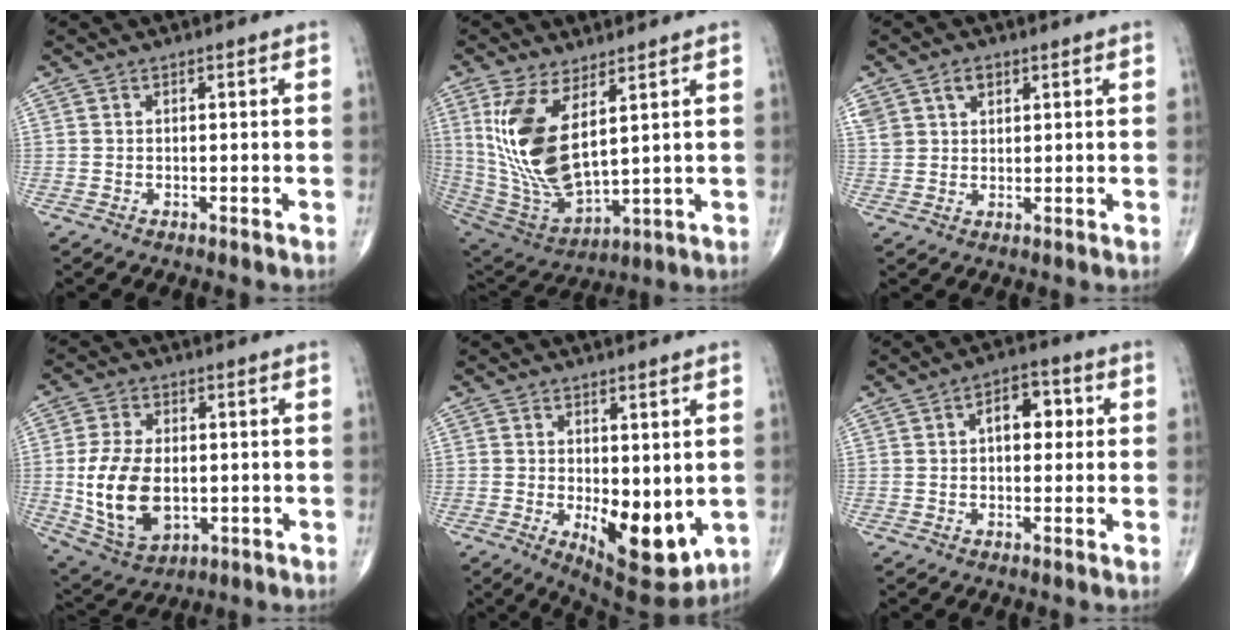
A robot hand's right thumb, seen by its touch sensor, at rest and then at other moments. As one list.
[{"total": 15.9, "force": [4.9, 7.0, 13.4], "torque": [-0.265, -0.032, 0.117]}, {"total": 4.6, "force": [2.4, 3.3, 2.2], "torque": [-0.026, -0.005, 0.048]}, {"total": 14.2, "force": [-1.1, 8.8, 11.0], "torque": [-0.204, -0.006, -0.003]}, {"total": 12.6, "force": [-2.2, 5.9, 10.9], "torque": [-0.133, -0.027, -0.015]}, {"total": 6.7, "force": [1.1, 4.1, 5.2], "torque": [-0.048, 0.015, 0.006]}]